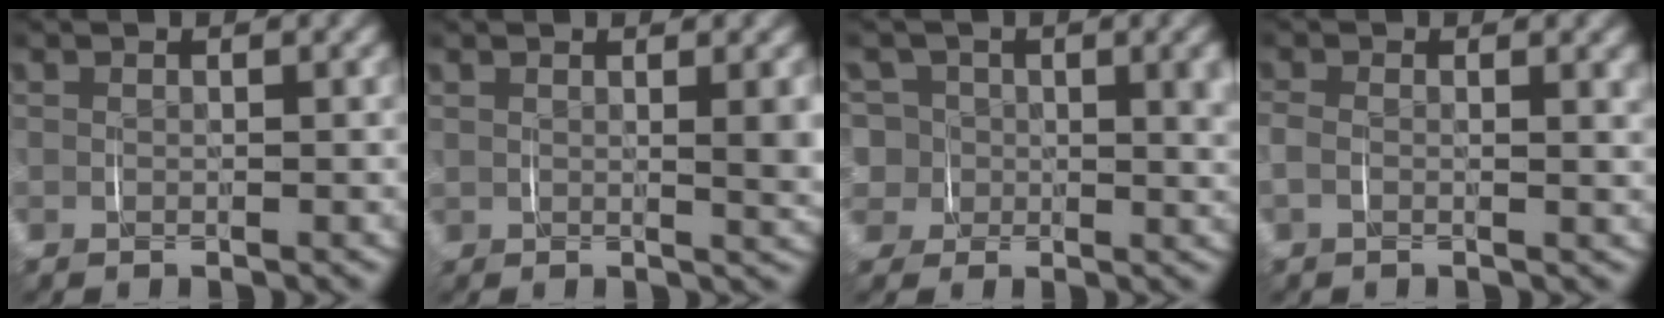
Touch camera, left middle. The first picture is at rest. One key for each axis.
{"total": 2.6, "fx": 0.9, "fy": 0.7, "fz": 2.3, "tx": -0.027, "ty": -0.002, "tz": 0.014}
{"total": 8.1, "fx": -0.4, "fy": 7.6, "fz": 2.9, "tx": -0.084, "ty": -0.029, "tz": -0.010}
{"total": 2.2, "fx": 0.1, "fy": 1.3, "fz": 1.8, "tx": -0.048, "ty": -0.005, "tz": 0.001}